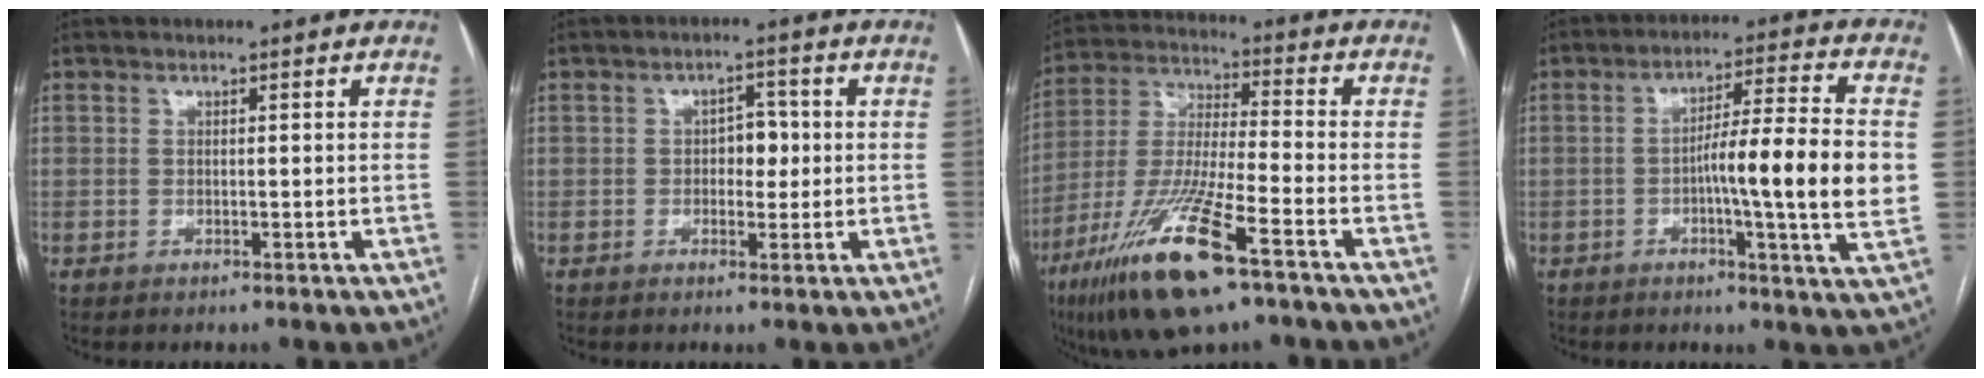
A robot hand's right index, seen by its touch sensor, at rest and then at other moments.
{"total": 3.6, "force": [0.0, 2.2, 2.8], "torque": [-0.035, 0.010, 0.000]}
{"total": 17.4, "force": [-9.6, 2.0, 14.3], "torque": [-0.317, -0.042, -0.177]}
{"total": 13.5, "force": [-1.2, -0.3, 13.4], "torque": [-0.207, 0.001, -0.027]}